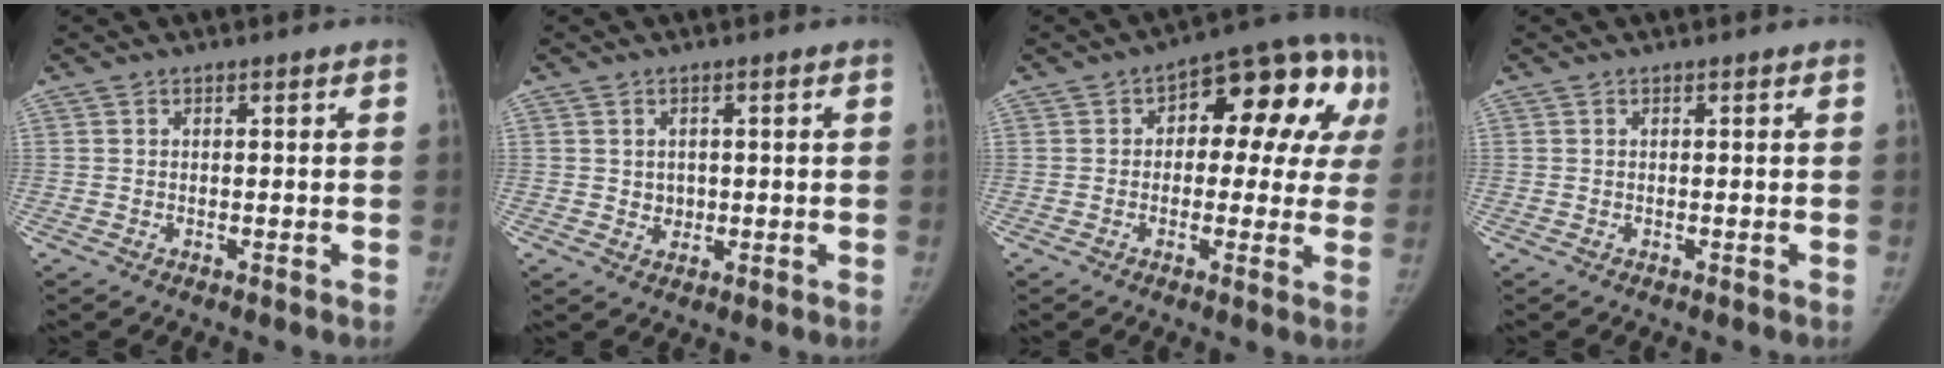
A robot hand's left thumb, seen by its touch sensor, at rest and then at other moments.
{"total": 2.3, "force": [0.1, 2.1, 1.0], "torque": [0.000, 0.001, 0.006]}
{"total": 17.6, "force": [4.0, 9.5, 14.2], "torque": [-0.117, 0.031, 0.037]}
{"total": 0.0}